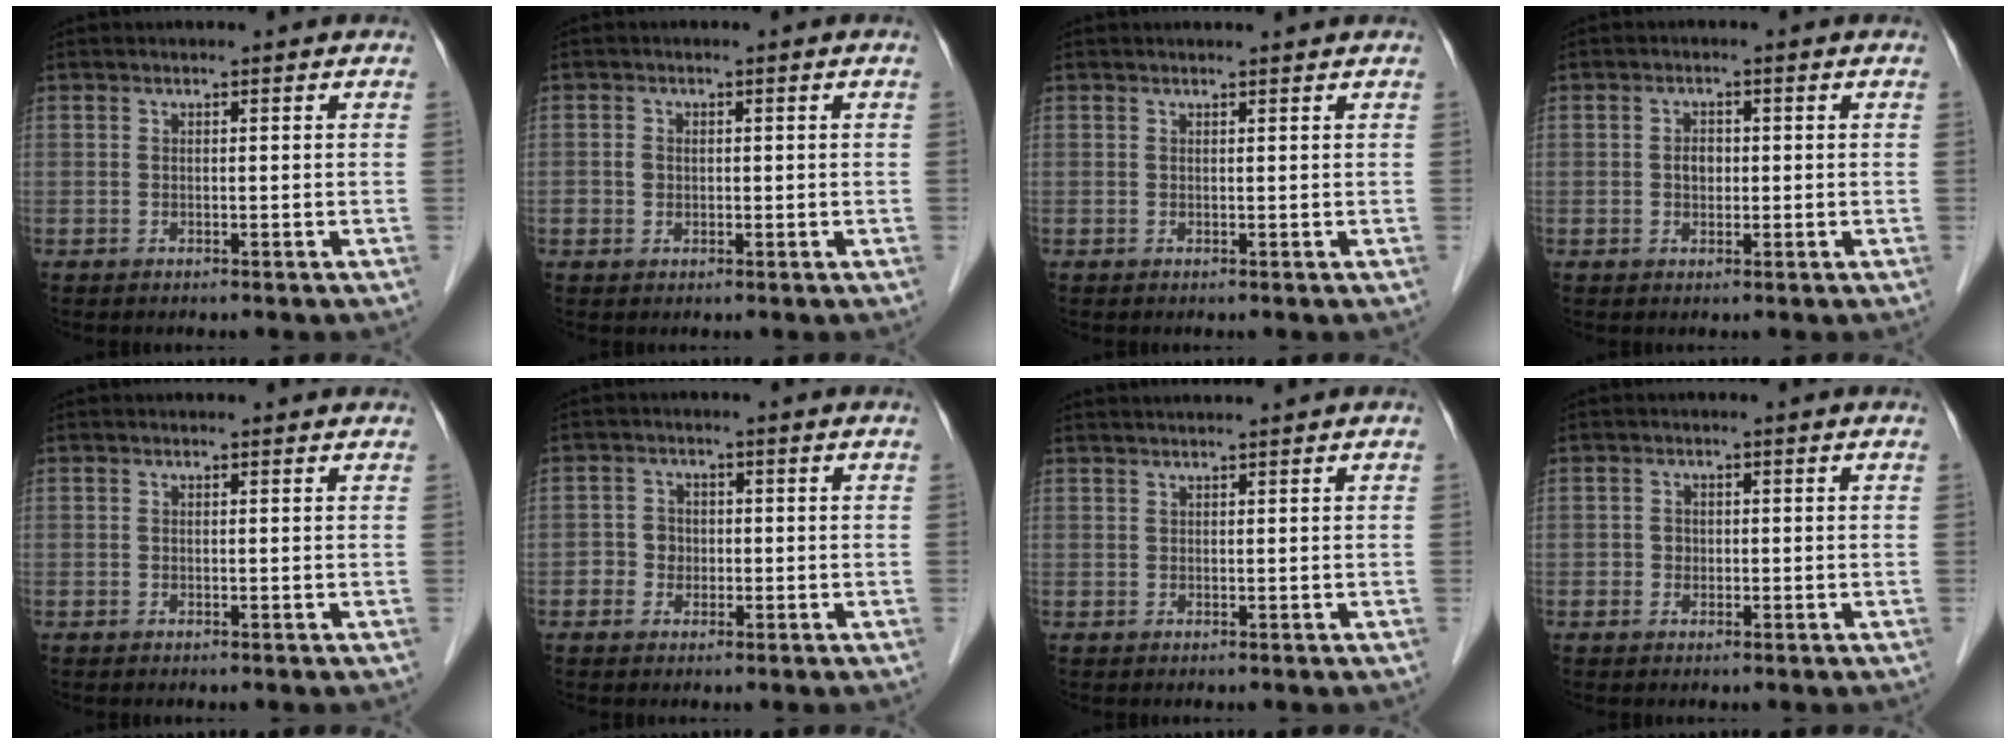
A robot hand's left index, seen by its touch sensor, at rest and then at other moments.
{"total": 1.5, "force": [0.1, 1.4, 0.7], "torque": [-0.018, 0.002, 0.005]}
{"total": 1.9, "force": [1.8, -0.2, 0.3], "torque": [-0.010, 0.003, 0.022]}
{"total": 1.9, "force": [0.0, 1.4, 1.3], "torque": [-0.024, 0.003, 0.001]}
{"total": 0.5, "force": [0.4, 0.2, 0.2], "torque": [-0.012, 0.004, 0.003]}
{"total": 2.6, "force": [-0.5, 2.5, 0.8], "torque": [-0.010, 0.007, -0.009]}
{"total": 2.1, "force": [2.0, -0.5, 0.5], "torque": [-0.004, 0.020, 0.039]}
{"total": 1.2, "force": [-0.1, 1.2, 0.4], "torque": [-0.008, 0.002, -0.001]}